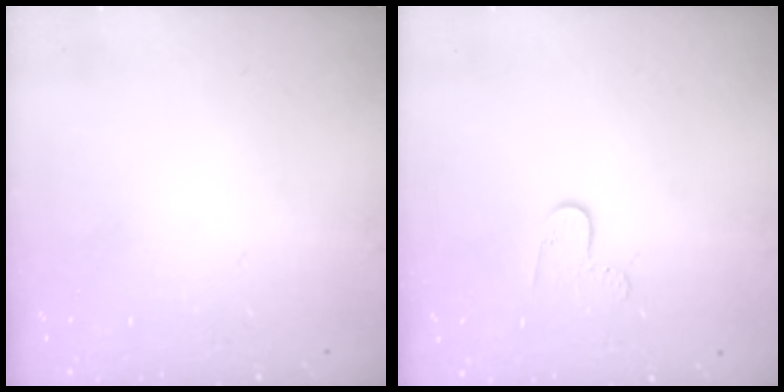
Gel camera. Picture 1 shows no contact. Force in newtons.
{"total": 6.0, "press": 6.0, "slide": 0.5}